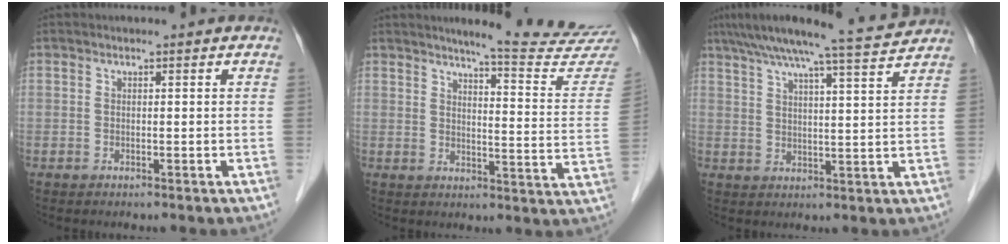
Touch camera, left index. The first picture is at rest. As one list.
[{"total": 16.6, "force": [15.8, -0.8, 5.2], "torque": [-0.067, -0.109, 0.173]}, {"total": 11.2, "force": [10.1, -1.3, 4.6], "torque": [-0.081, -0.001, 0.146]}]